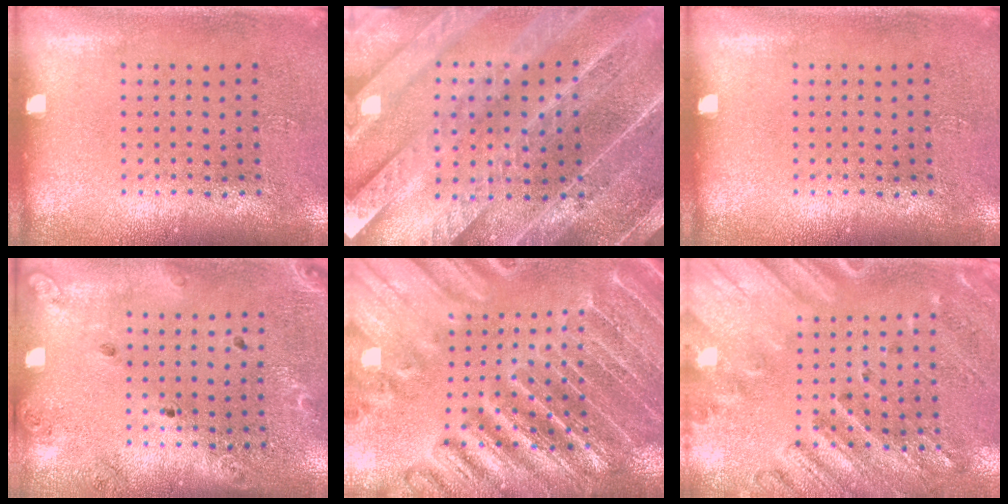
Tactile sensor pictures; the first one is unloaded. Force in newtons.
{"total": 5.4, "press": 4.6, "slide": 2.8}
{"total": 0.0}
{"total": 1.4, "press": 1.4, "slide": 0.2}
{"total": 4.4, "press": 4.0, "slide": 1.6}
{"total": 2.4, "press": 2.0, "slide": 1.4}